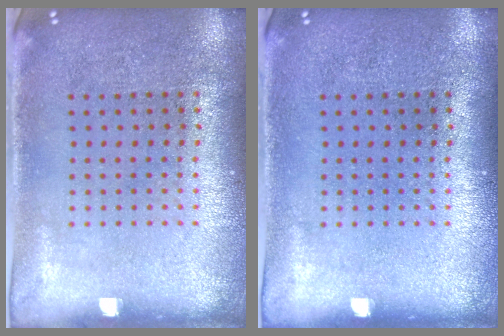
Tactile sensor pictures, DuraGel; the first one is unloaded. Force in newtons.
{"total": 0.0}